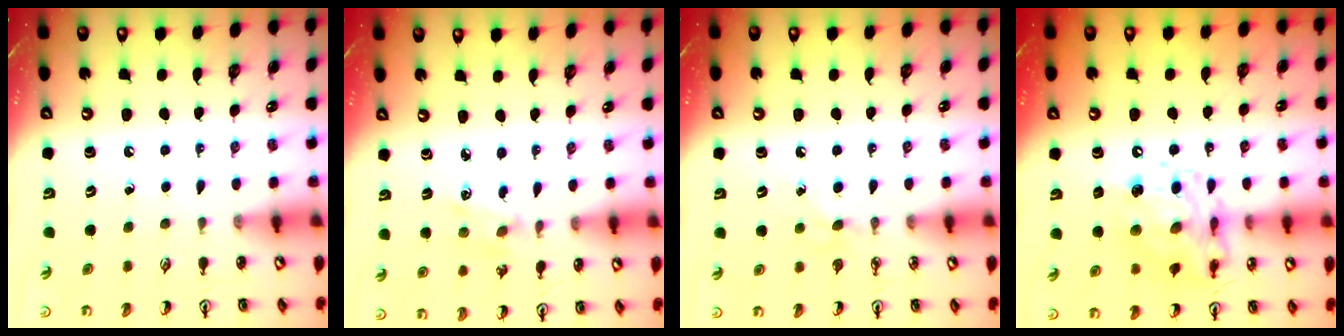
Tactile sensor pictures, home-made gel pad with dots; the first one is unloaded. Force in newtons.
{"total": 2.2, "press": 2.2, "slide": 0.3}
{"total": 3.9, "press": 3.9, "slide": 0.5}
{"total": 12.5, "press": 12.4, "slide": 1.1}